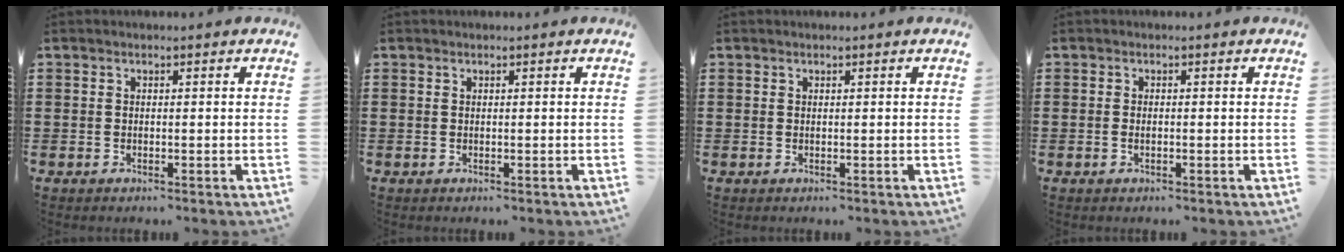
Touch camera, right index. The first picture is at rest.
{"total": 0.0}
{"total": 0.0}
{"total": 0.9, "force": [-0.2, 0.4, 0.8], "torque": [-0.017, -0.001, -0.003]}